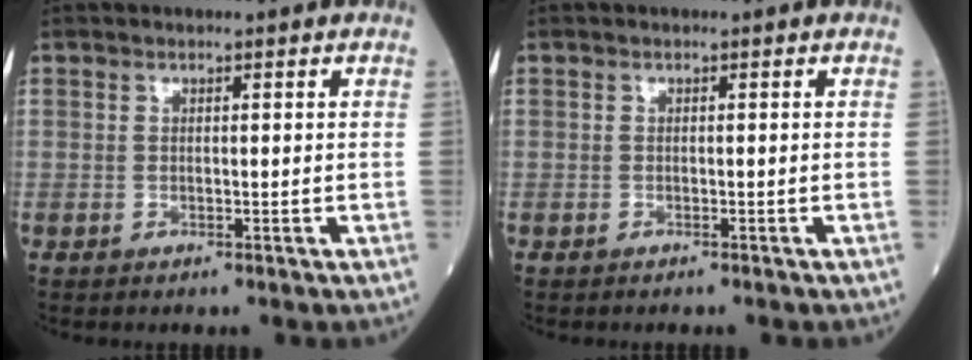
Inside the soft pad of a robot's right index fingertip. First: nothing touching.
{"total": 0.5, "force": [-0.4, 0.1, 0.3], "torque": [-0.006, -0.001, -0.005]}